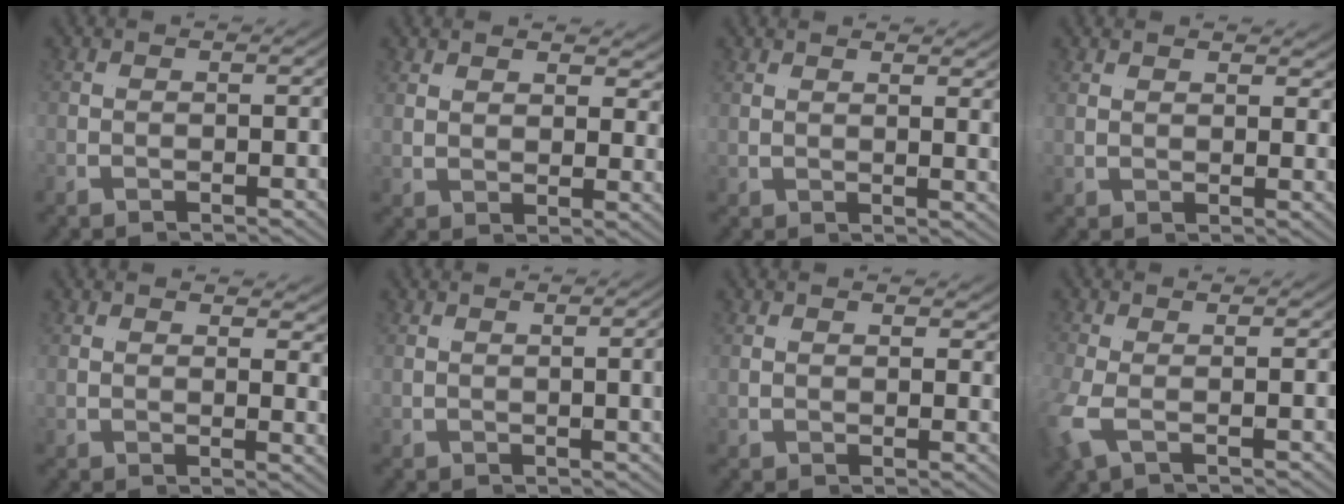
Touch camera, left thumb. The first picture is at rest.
{"total": 3.1, "force": [2.1, 1.0, 2.0], "torque": [-0.020, 0.007, 0.034]}
{"total": 2.3, "force": [1.7, -1.5, -0.2], "torque": [0.016, 0.015, 0.023]}
{"total": 2.0, "force": [1.7, 0.6, 1.0], "torque": [-0.006, 0.006, 0.027]}
{"total": 2.1, "force": [1.9, -0.8, 0.3], "torque": [0.006, 0.013, 0.027]}
{"total": 1.8, "force": [0.7, -1.4, 0.8], "torque": [0.001, 0.012, 0.011]}
{"total": 1.8, "force": [1.6, 0.3, 0.7], "torque": [-0.003, 0.006, 0.026]}
{"total": 0.9, "force": [-0.3, 0.1, 0.9], "torque": [-0.038, -0.006, -0.001]}